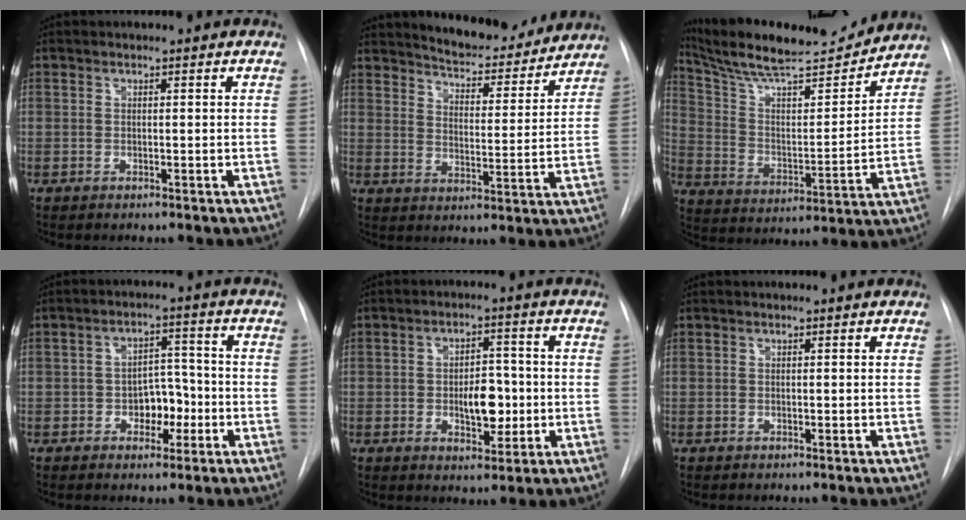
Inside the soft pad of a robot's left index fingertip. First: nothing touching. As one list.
[{"total": 14.1, "force": [13.1, 3.1, 4.0], "torque": [-0.046, -0.020, 0.177]}, {"total": 20.3, "force": [18.6, 2.2, 7.8], "torque": [-0.138, -0.004, 0.296]}, {"total": 5.6, "force": [-2.0, 3.5, 3.9], "torque": [-0.052, 0.018, -0.028]}, {"total": 6.6, "force": [-0.9, 3.4, 5.6], "torque": [-0.081, 0.008, -0.007]}, {"total": 0.0}]